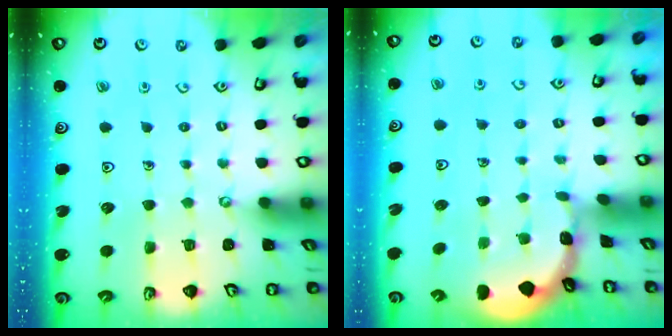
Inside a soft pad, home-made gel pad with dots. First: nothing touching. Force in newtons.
{"total": 0.6, "press": 0.6, "slide": 0.2}